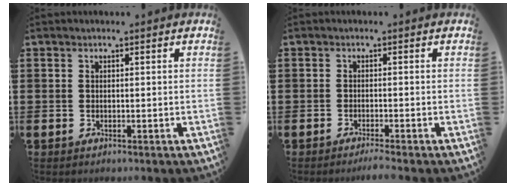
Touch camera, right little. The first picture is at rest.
{"total": 1.0, "force": [-0.9, -0.1, 0.6], "torque": [-0.008, 0.000, -0.017]}